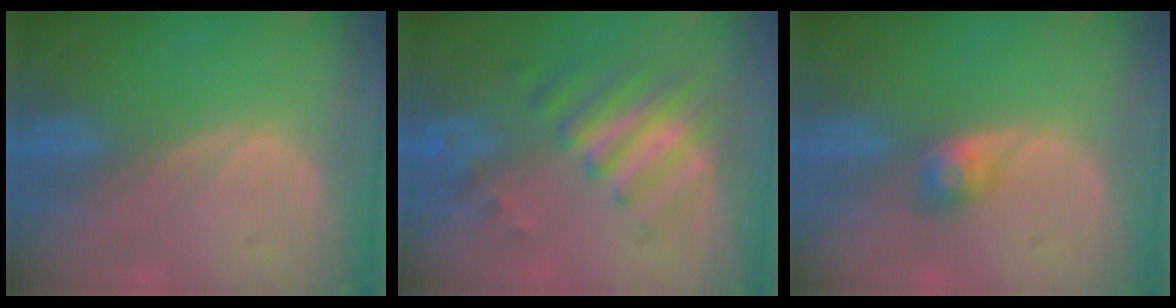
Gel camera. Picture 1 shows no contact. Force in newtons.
{"total": 7.8, "press": 6.9, "slide": 3.6}
{"total": 2.9, "press": 2.6, "slide": 1.1}